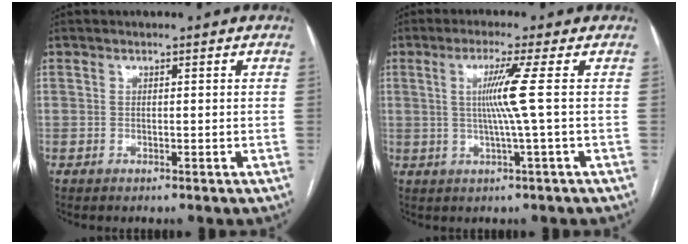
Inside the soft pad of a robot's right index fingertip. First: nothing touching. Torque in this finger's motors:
{"motor_torque": [0.84, 0.08, 0.20, 0.13]}